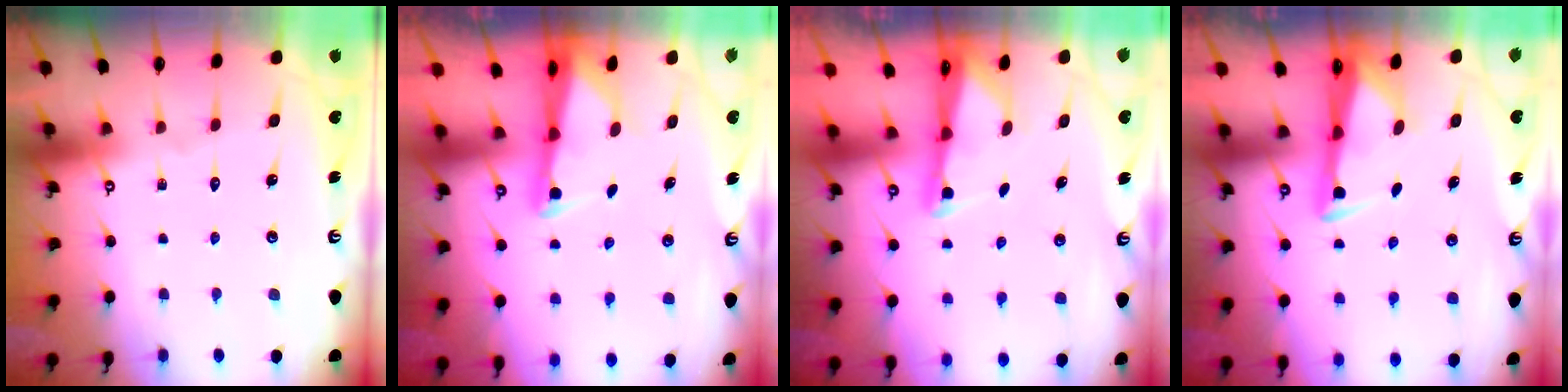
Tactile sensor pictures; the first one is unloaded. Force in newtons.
{"total": 2.5, "press": 2.5, "slide": 0.5}
{"total": 1.9, "press": 1.9, "slide": 0.4}
{"total": 3.0, "press": 2.8, "slide": 1.0}